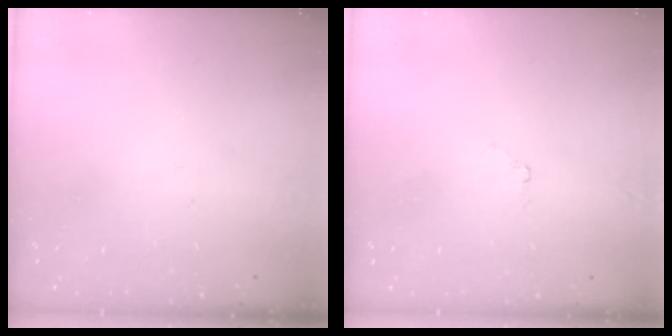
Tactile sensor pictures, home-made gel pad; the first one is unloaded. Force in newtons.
{"total": 1.8, "press": 1.7, "slide": 0.4}